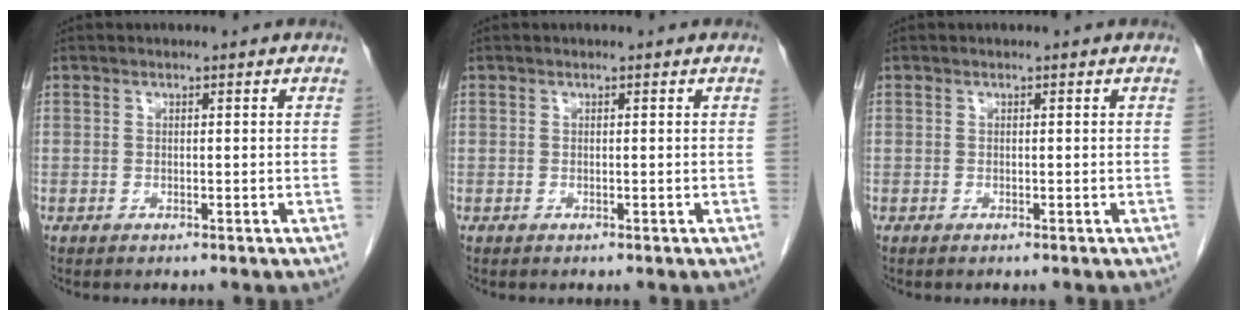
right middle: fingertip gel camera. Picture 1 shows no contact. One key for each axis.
{"total": 0.0}
{"total": 0.0}